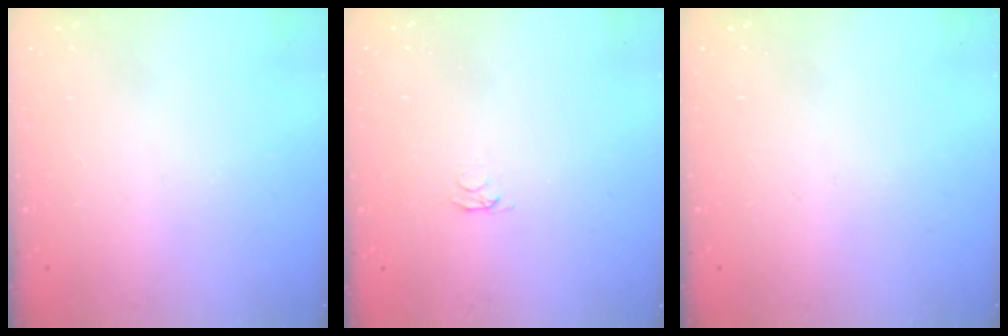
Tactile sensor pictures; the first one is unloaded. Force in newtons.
{"total": 2.1, "press": 2.0, "slide": 0.3}
{"total": 0.0}